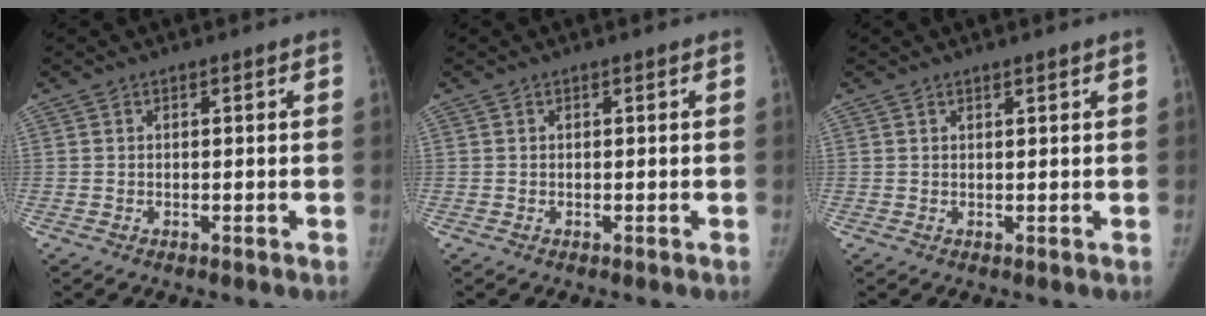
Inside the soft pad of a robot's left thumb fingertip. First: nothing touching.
{"total": 0.0}
{"total": 0.5, "force": [0.5, -0.1, 0.2], "torque": [-0.005, -0.004, 0.010]}